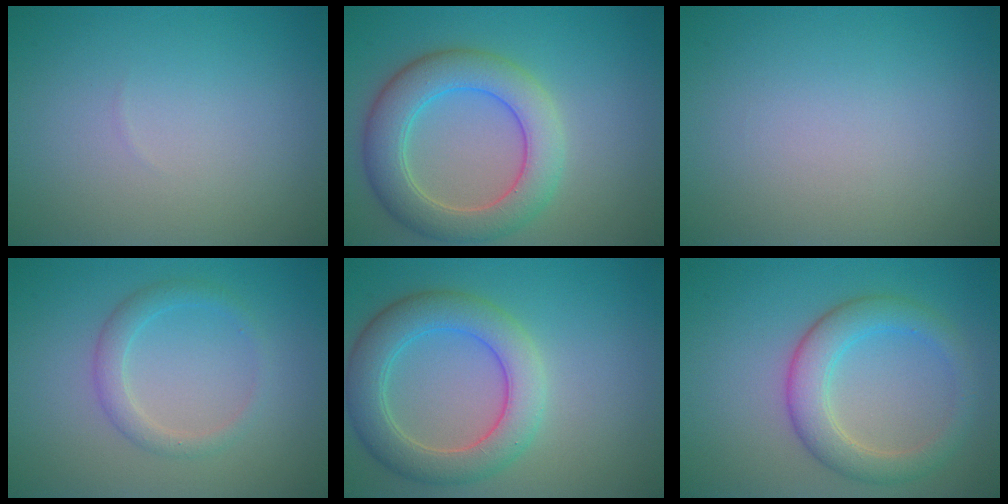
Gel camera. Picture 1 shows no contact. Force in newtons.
{"total": 6.3, "press": 6.3, "slide": 0.4}
{"total": 0.0}
{"total": 2.1, "press": 2.1, "slide": 0.1}
{"total": 5.8, "press": 5.8, "slide": 0.4}
{"total": 4.3, "press": 4.3, "slide": 0.1}